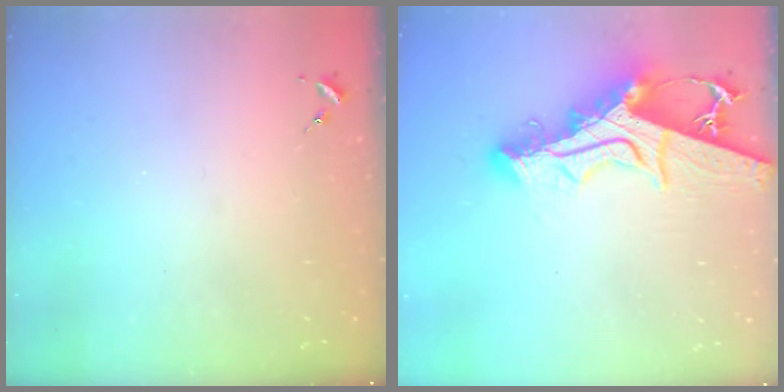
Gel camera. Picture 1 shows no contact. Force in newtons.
{"total": 17.0, "press": 16.9, "slide": 1.2}